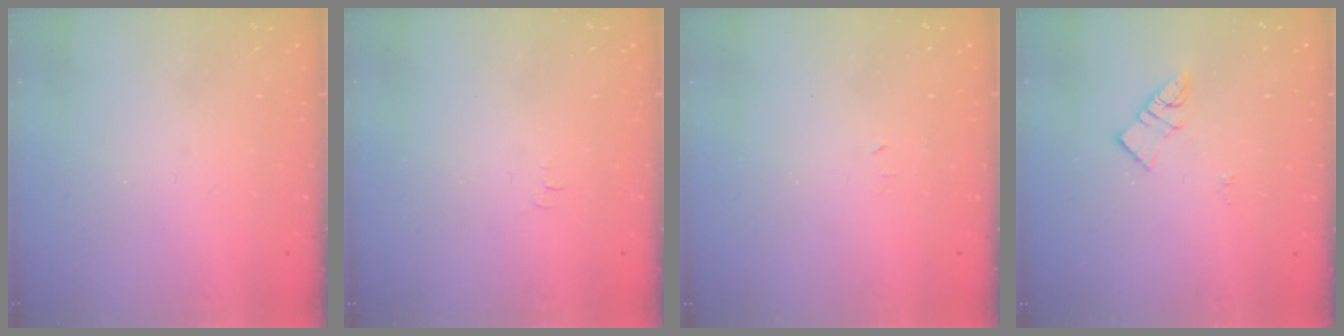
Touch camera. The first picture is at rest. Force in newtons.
{"total": 3.6, "press": 3.6, "slide": 0.5}
{"total": 2.9, "press": 2.9, "slide": 0.4}
{"total": 5.8, "press": 5.8, "slide": 0.1}